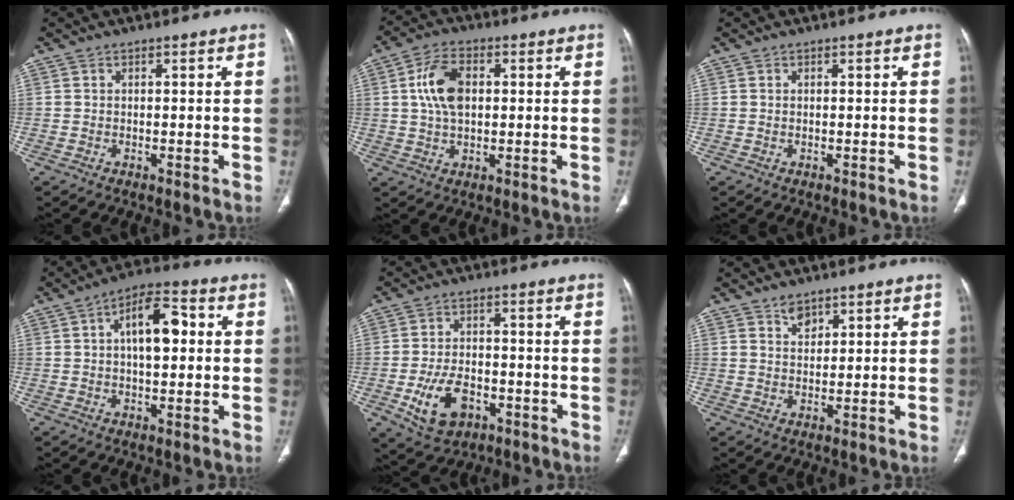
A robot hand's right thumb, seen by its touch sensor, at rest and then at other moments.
{"total": 8.7, "force": [1.4, 5.3, 6.8], "torque": [-0.125, 0.007, 0.026]}
{"total": 0.0}
{"total": 10.3, "force": [1.7, 5.1, 8.8], "torque": [-0.127, 0.019, 0.019]}
{"total": 9.7, "force": [-3.7, 6.1, 6.5], "torque": [-0.110, 0.016, -0.054]}
{"total": 2.8, "force": [2.0, 1.7, 1.0], "torque": [-0.006, -0.016, 0.037]}